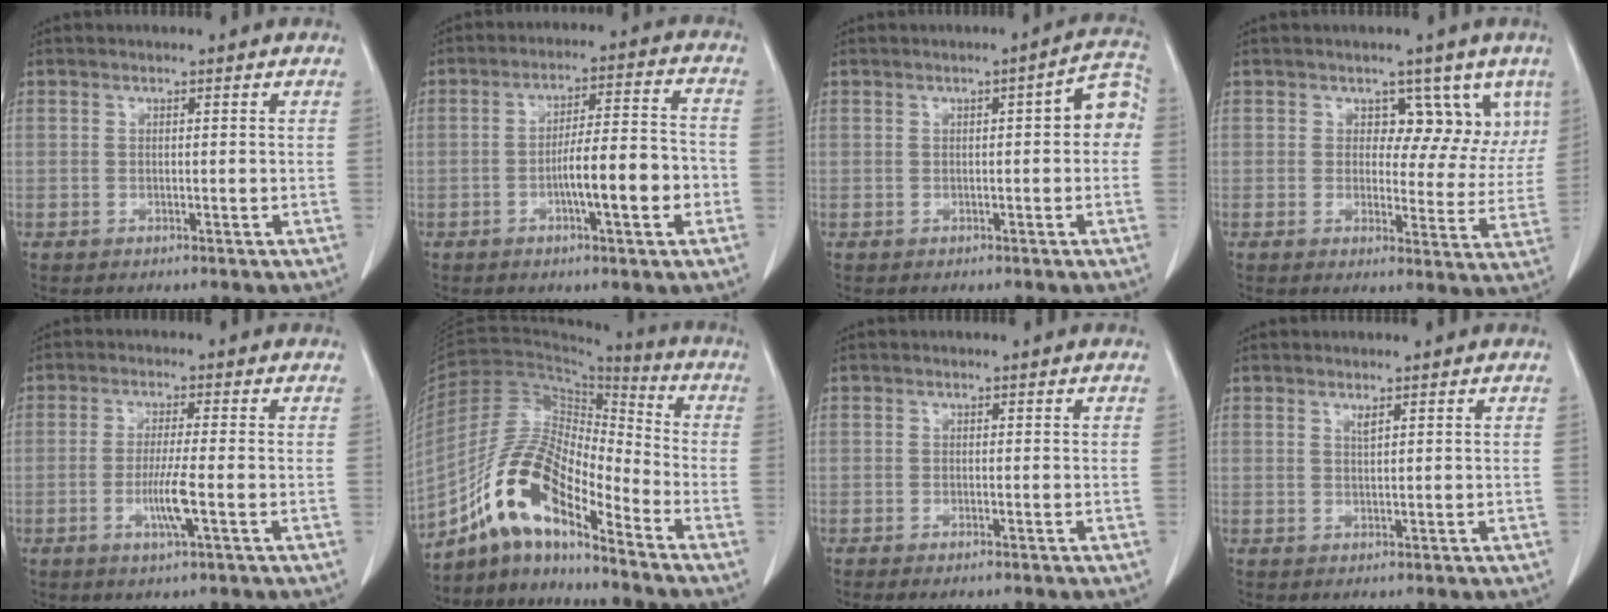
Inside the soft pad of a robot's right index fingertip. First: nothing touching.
{"total": 9.9, "force": [-3.0, 1.2, 9.3], "torque": [-0.151, 0.016, -0.046]}
{"total": 5.1, "force": [0.3, 1.4, 4.9], "torque": [-0.051, 0.022, -0.002]}
{"total": 7.2, "force": [4.0, 4.9, 3.4], "torque": [-0.017, -0.005, 0.042]}
{"total": 6.6, "force": [-2.2, -0.5, 6.2], "torque": [-0.118, -0.013, -0.043]}
{"total": 13.8, "force": [-9.2, 3.6, 9.7], "torque": [-0.193, 0.021, -0.167]}
{"total": 1.5, "force": [-1.2, 0.2, 0.9], "torque": [-0.011, -0.003, -0.016]}
{"total": 0.9, "force": [0.6, 0.0, 0.6], "torque": [-0.014, -0.005, 0.013]}